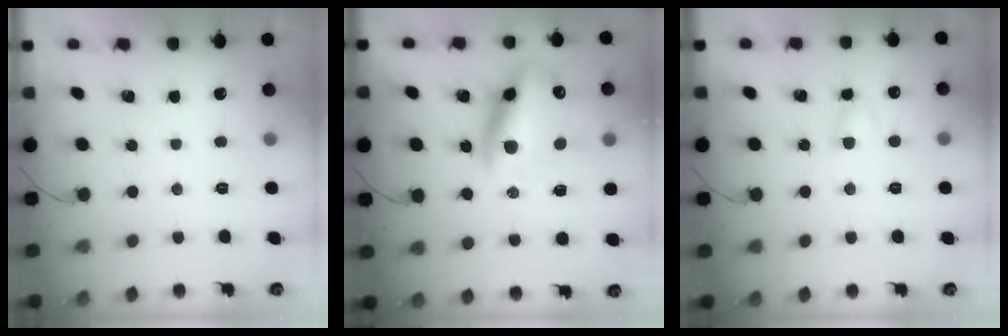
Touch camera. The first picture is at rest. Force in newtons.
{"total": 16.2, "press": 15.6, "slide": 4.4}
{"total": 3.3, "press": 3.0, "slide": 1.2}